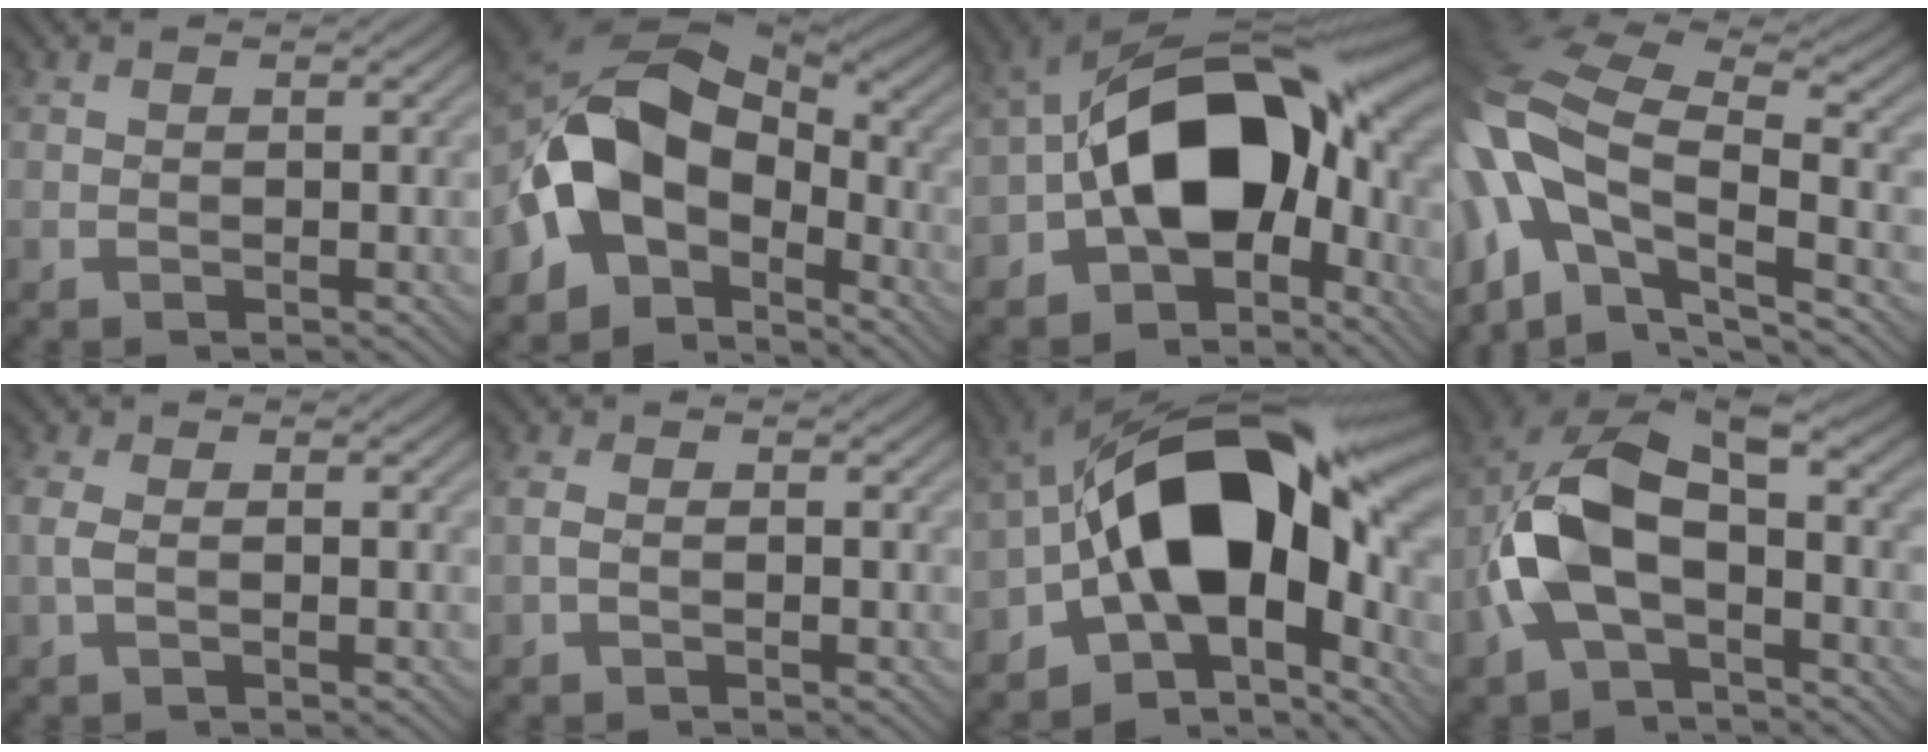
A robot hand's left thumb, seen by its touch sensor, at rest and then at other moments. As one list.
[{"total": 12.4, "force": [-4.2, 8.2, 8.2], "torque": [-0.148, 0.010, -0.091]}, {"total": 17.2, "force": [-3.0, 10.8, 13.0], "torque": [-0.189, 0.009, -0.066]}, {"total": 15.1, "force": [-4.4, 7.7, 12.3], "torque": [-0.269, -0.014, -0.085]}, {"total": 1.9, "force": [-0.4, 0.8, 1.7], "torque": [-0.047, 0.003, -0.014]}, {"total": 1.4, "force": [-0.6, 0.6, 1.1], "torque": [-0.029, 0.002, -0.015]}, {"total": 18.5, "force": [-2.5, 11.1, 14.6], "torque": [-0.221, 0.006, -0.053]}, {"total": 11.2, "force": [-2.2, 6.2, 9.0], "torque": [-0.201, 0.010, -0.053]}]